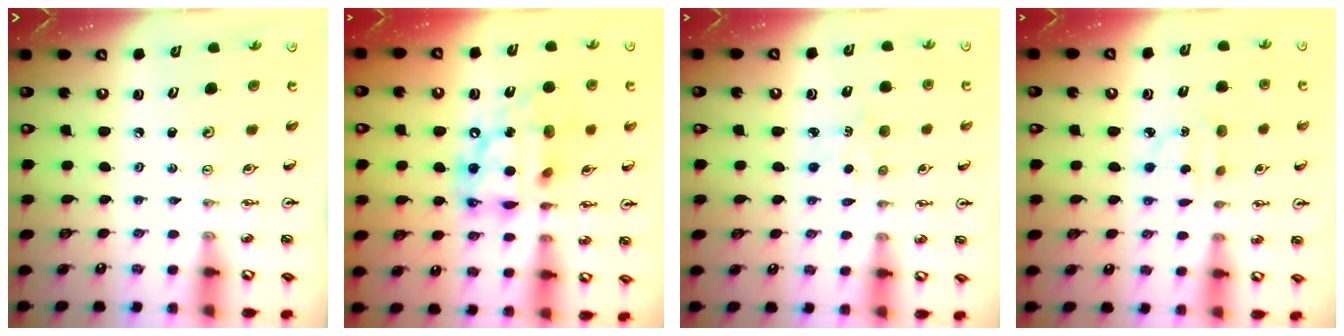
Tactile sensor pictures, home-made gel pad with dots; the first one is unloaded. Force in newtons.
{"total": 14.2, "press": 14.2, "slide": 1.4}
{"total": 2.3, "press": 2.3, "slide": 0.3}
{"total": 2.9, "press": 2.9, "slide": 0.6}